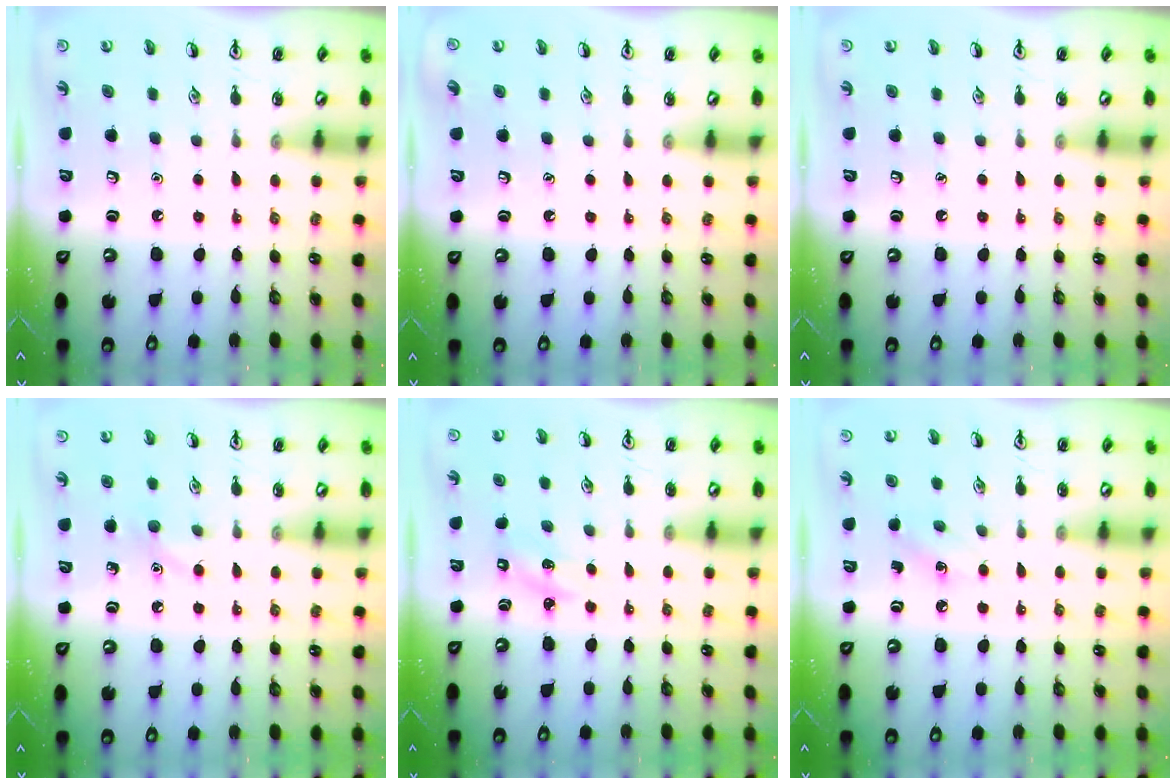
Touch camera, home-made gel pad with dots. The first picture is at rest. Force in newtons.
{"total": 0.0}
{"total": 0.0}
{"total": 5.9, "press": 5.7, "slide": 1.8}
{"total": 1.2, "press": 1.1, "slide": 0.5}
{"total": 4.2, "press": 3.9, "slide": 1.5}